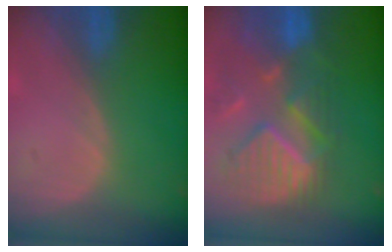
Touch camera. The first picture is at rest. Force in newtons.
{"total": 11.4, "press": 10.1, "slide": 5.2}